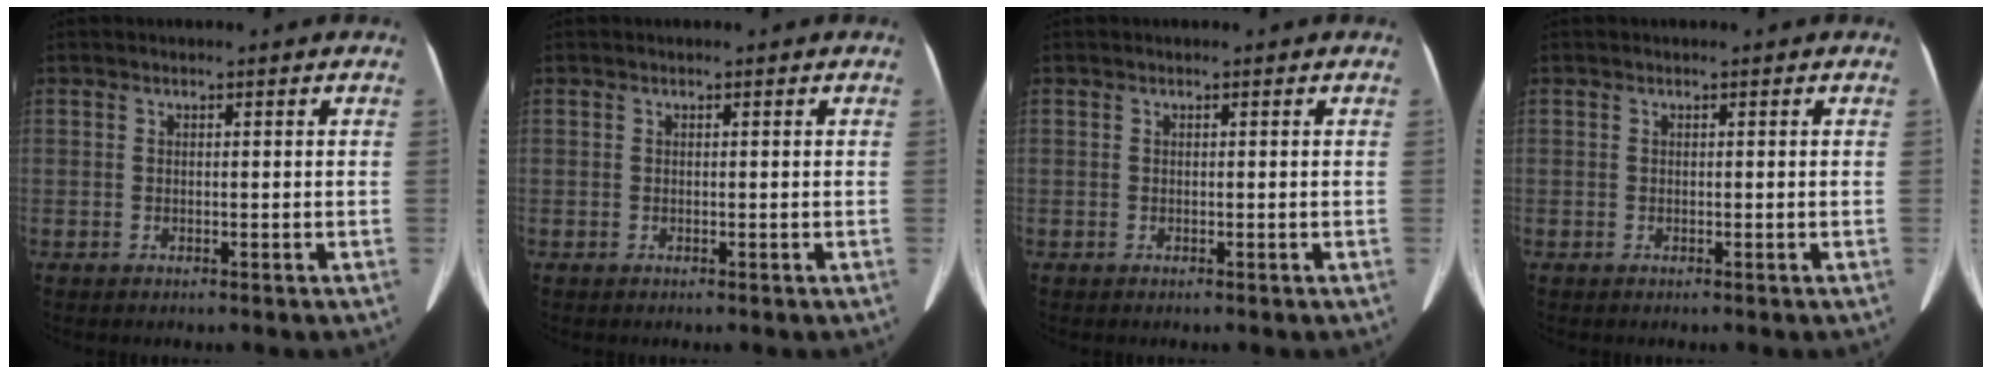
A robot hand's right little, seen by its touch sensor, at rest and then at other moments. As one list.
[{"total": 0.0}, {"total": 0.0}, {"total": 0.0}]